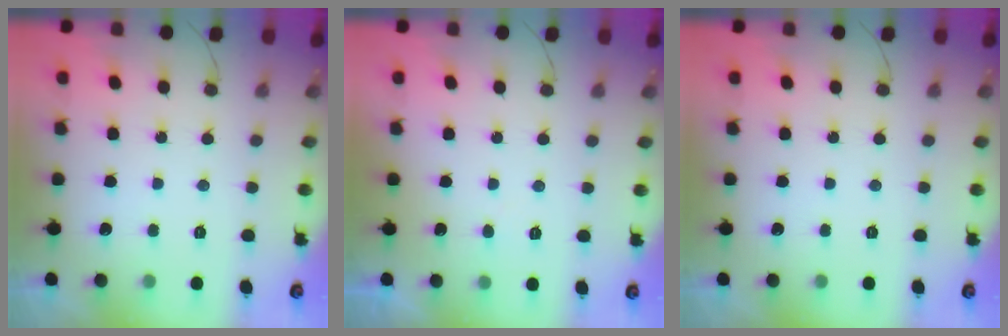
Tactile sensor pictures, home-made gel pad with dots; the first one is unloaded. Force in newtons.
{"total": 2.3, "press": 2.3, "slide": 0.2}
{"total": 0.0}